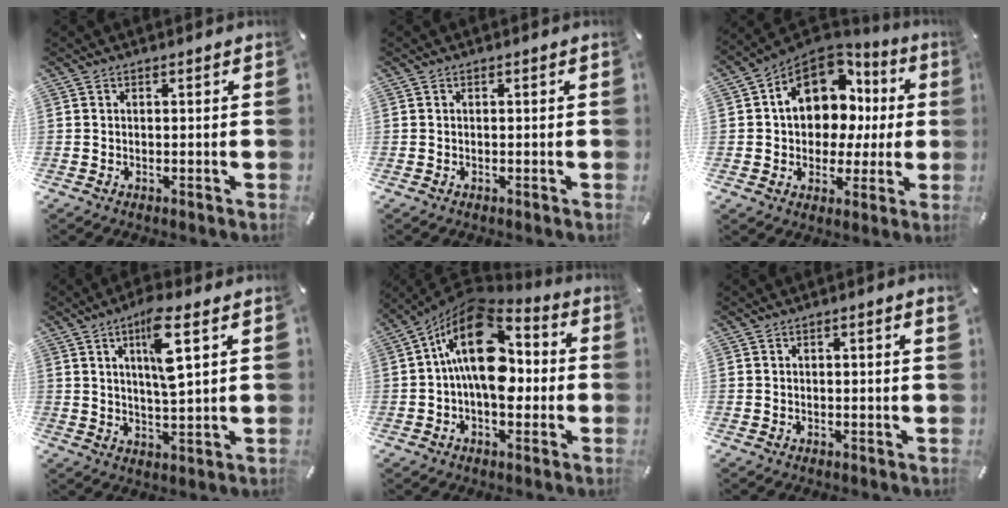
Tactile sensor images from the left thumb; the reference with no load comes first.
{"total": 0.0}
{"total": 14.5, "force": [4.6, 10.9, 8.4], "torque": [-0.137, -0.021, 0.089]}
{"total": 10.2, "force": [4.5, 2.6, 8.8], "torque": [-0.147, -0.010, 0.070]}
{"total": 19.2, "force": [1.7, 11.7, 15.2], "torque": [-0.256, -0.020, 0.023]}
{"total": 1.0, "force": [0.4, 0.0, 0.9], "torque": [-0.017, 0.000, 0.006]}